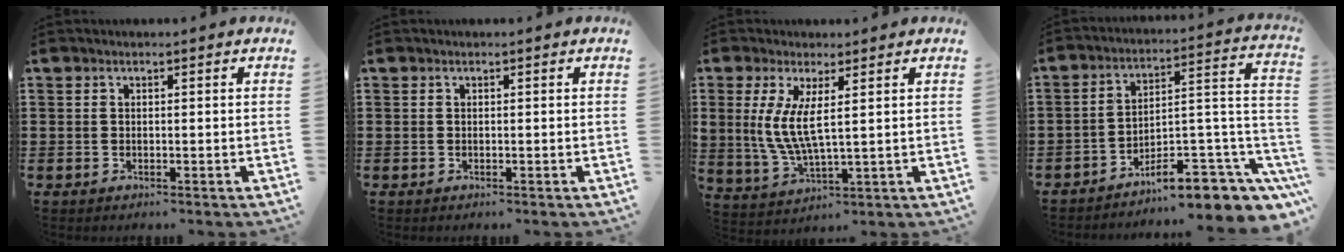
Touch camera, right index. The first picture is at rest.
{"total": 0.0}
{"total": 6.4, "force": [1.5, 1.9, 5.9], "torque": [-0.142, -0.009, 0.021]}
{"total": 8.8, "force": [-6.9, 2.6, 4.9], "torque": [-0.063, 0.014, -0.129]}